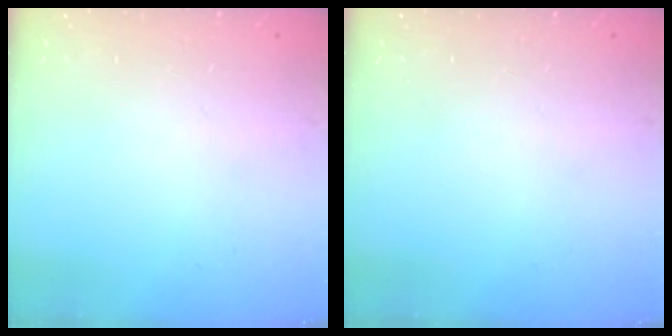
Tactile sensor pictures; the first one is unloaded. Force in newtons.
{"total": 0.0}